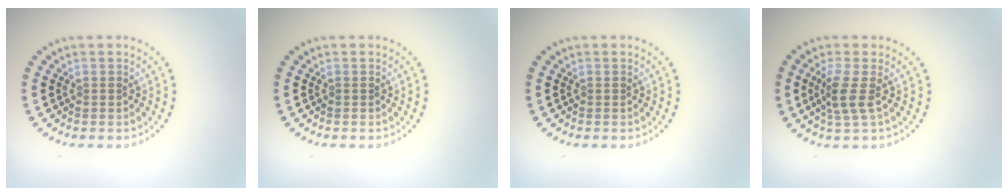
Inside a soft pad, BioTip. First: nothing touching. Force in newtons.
{"total": 0.0}
{"total": 0.0}
{"total": 2.5, "press": 1.9, "slide": 1.6}